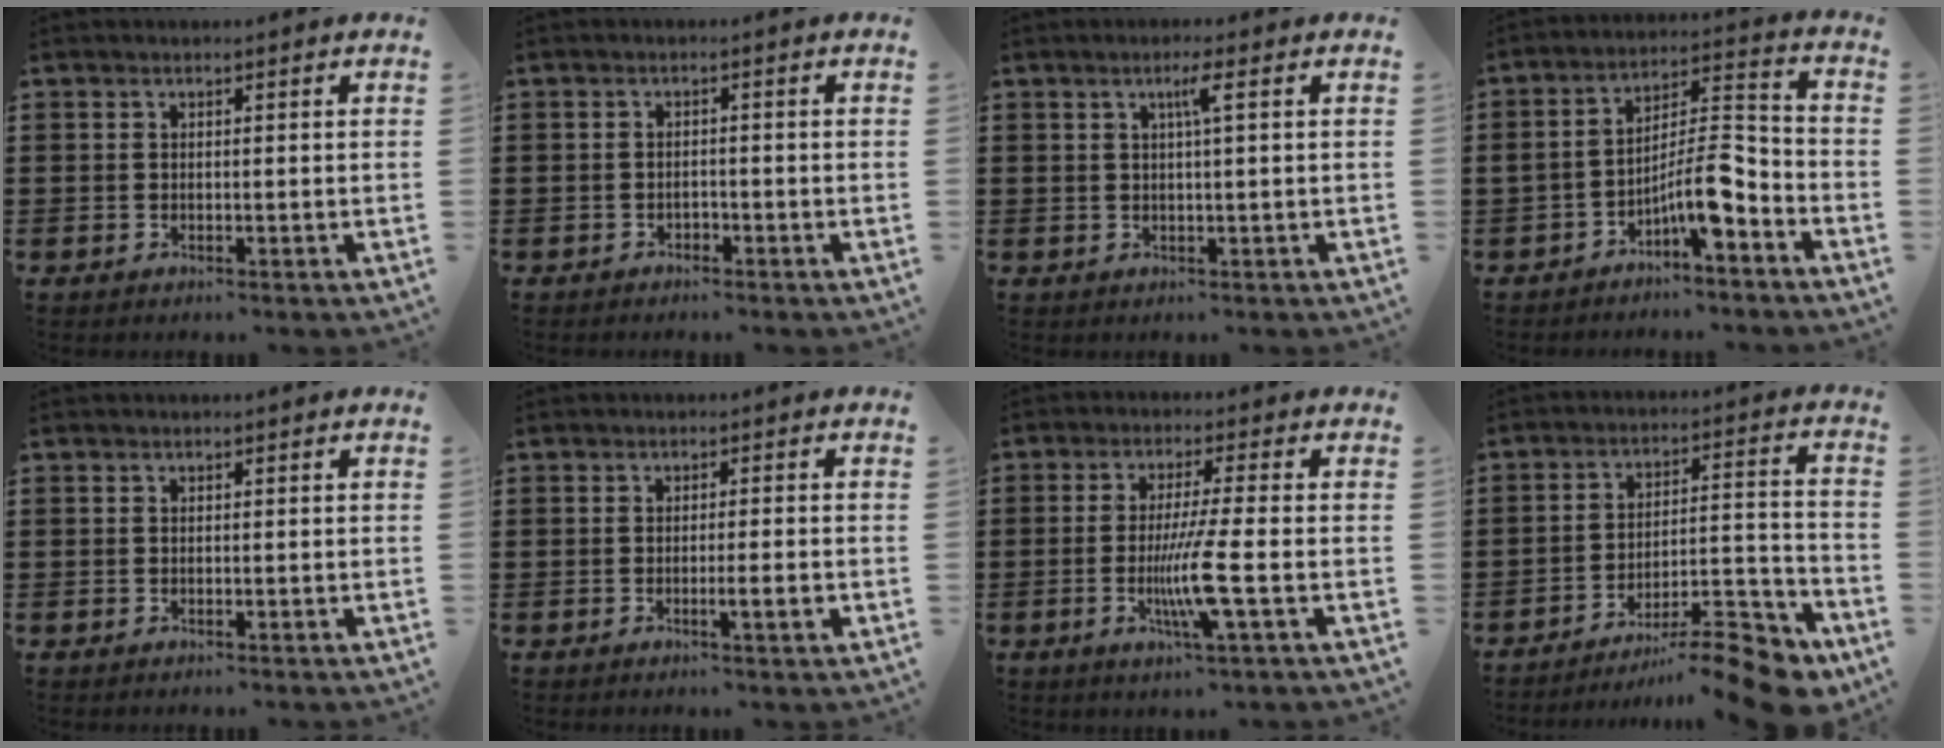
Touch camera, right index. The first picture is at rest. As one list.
[{"total": 1.2, "force": [-1.1, 0.4, 0.2], "torque": [-0.009, 0.000, -0.023]}, {"total": 2.6, "force": [0.7, -0.2, 2.5], "torque": [-0.050, 0.000, 0.008]}, {"total": 9.7, "force": [-5.5, 2.5, 7.6], "torque": [-0.137, 0.003, -0.104]}, {"total": 0.0}, {"total": 2.7, "force": [-0.9, 0.1, 2.5], "torque": [-0.041, -0.004, -0.016]}, {"total": 8.3, "force": [-2.0, 0.0, 8.1], "torque": [-0.155, -0.021, -0.039]}, {"total": 11.4, "force": [-9.7, 1.8, 5.8], "torque": [-0.063, 0.026, -0.186]}]